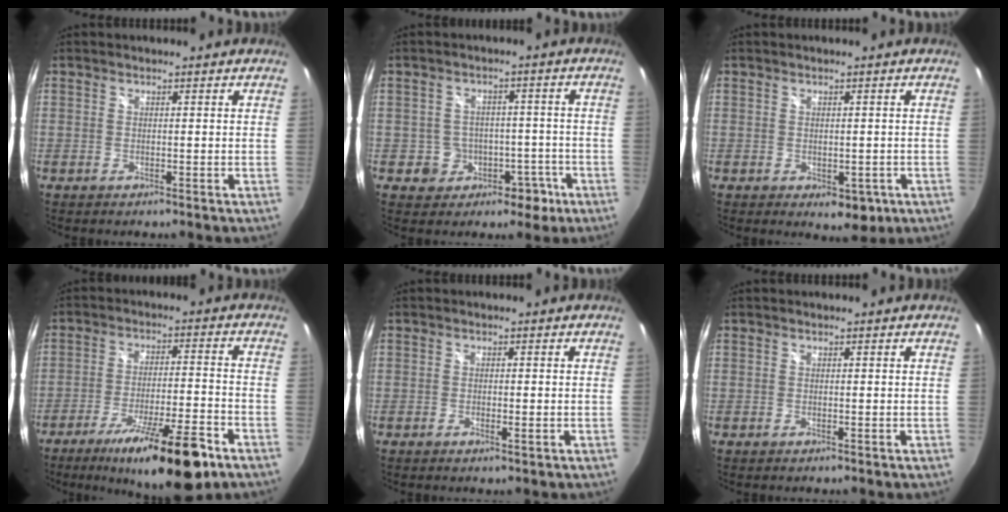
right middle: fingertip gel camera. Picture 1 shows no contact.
{"total": 7.5, "force": [-3.3, 6.5, 1.6], "torque": [-0.034, 0.030, -0.024]}
{"total": 4.3, "force": [-1.5, 2.7, 2.9], "torque": [-0.041, -0.013, -0.016]}
{"total": 16.9, "force": [-11.3, 2.7, 12.3], "torque": [-0.210, -0.025, -0.176]}
{"total": 1.5, "force": [-0.6, 0.5, 1.3], "torque": [-0.024, -0.002, -0.010]}
{"total": 0.0}